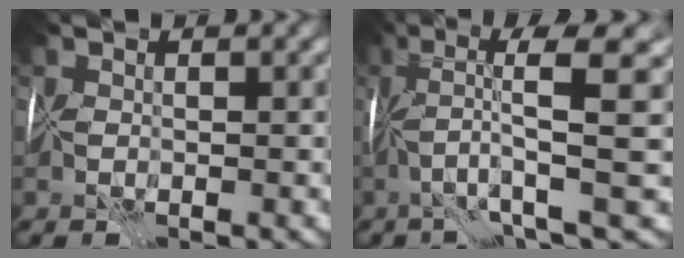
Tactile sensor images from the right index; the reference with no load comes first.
{"total": 7.4, "force": [0.8, 0.2, 7.3], "torque": [-0.116, 0.009, 0.017]}